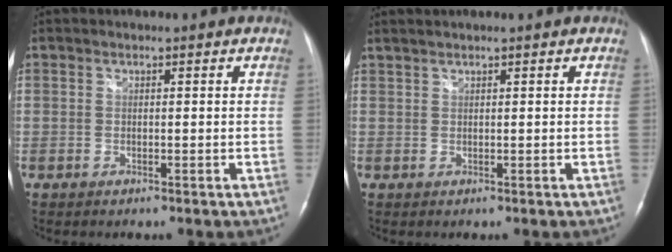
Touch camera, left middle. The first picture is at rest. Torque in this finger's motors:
{"motor_torque": [0.05, -0.27, 0.55, 0.15]}